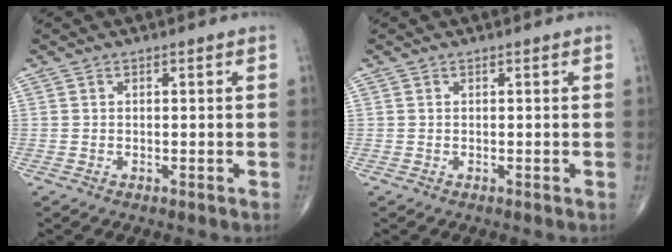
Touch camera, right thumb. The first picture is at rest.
{"total": 0.0}